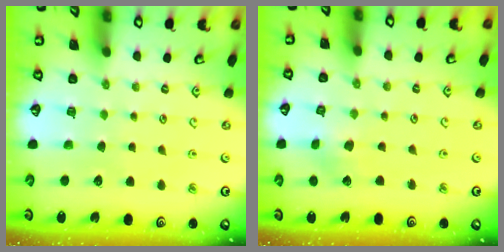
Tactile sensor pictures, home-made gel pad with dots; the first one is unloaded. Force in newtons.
{"total": 2.7, "press": 2.7, "slide": 0.3}